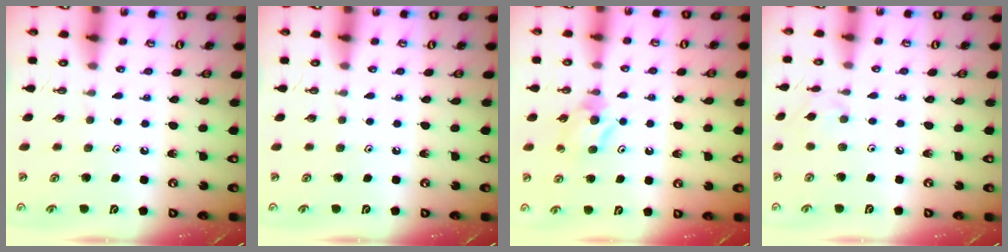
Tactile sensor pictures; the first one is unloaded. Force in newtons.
{"total": 0.0}
{"total": 6.7, "press": 6.7, "slide": 0.4}
{"total": 1.5, "press": 1.4, "slide": 0.5}